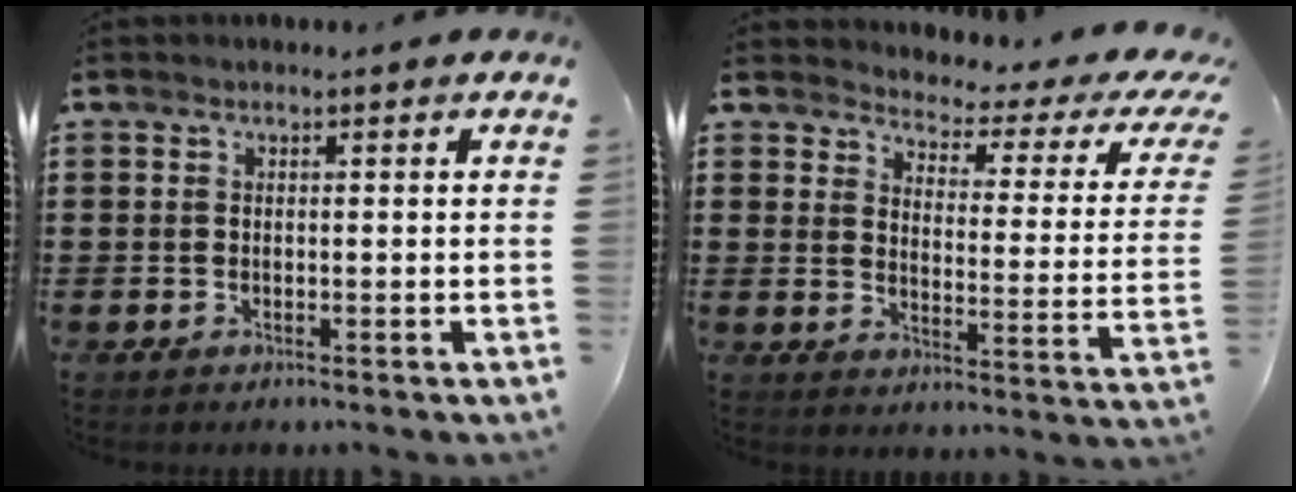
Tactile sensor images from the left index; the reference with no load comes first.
{"total": 2.8, "force": [2.3, 0.6, 1.4], "torque": [-0.038, -0.026, 0.028]}